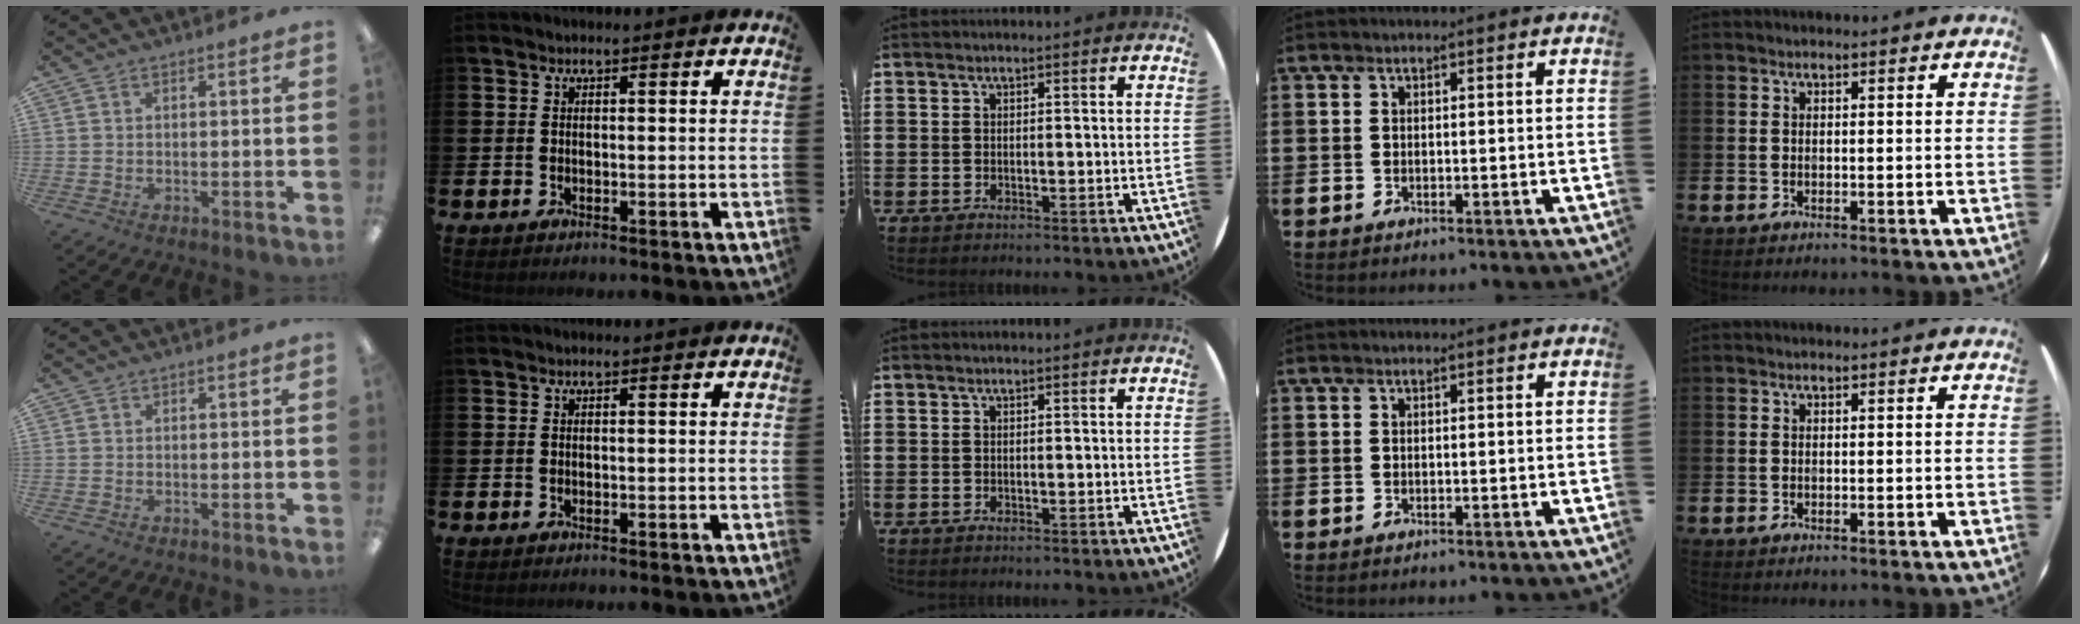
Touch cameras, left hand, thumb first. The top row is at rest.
{}